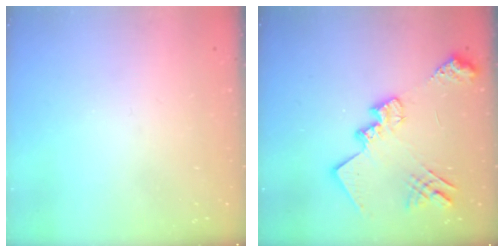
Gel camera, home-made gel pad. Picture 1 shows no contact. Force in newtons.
{"total": 17.7, "press": 17.6, "slide": 0.9}